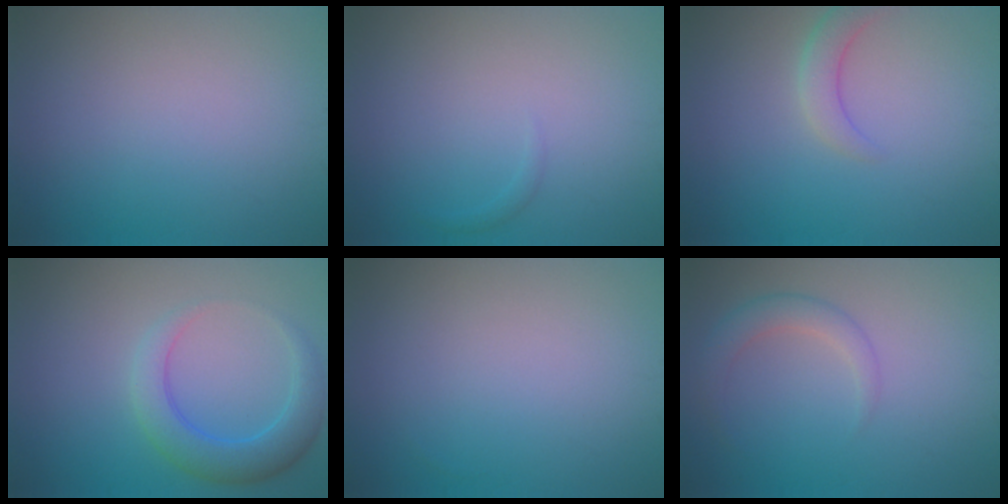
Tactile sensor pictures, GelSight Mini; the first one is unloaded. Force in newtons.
{"total": 0.5, "press": 0.5, "slide": 0.1}
{"total": 2.3, "press": 2.2, "slide": 0.1}
{"total": 4.3, "press": 4.3, "slide": 0.2}
{"total": 0.0}
{"total": 2.3, "press": 2.2, "slide": 0.1}